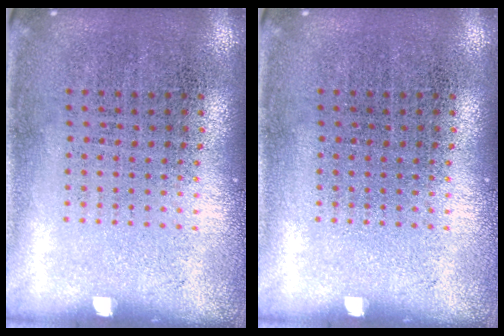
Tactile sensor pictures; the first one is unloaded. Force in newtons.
{"total": 0.0}